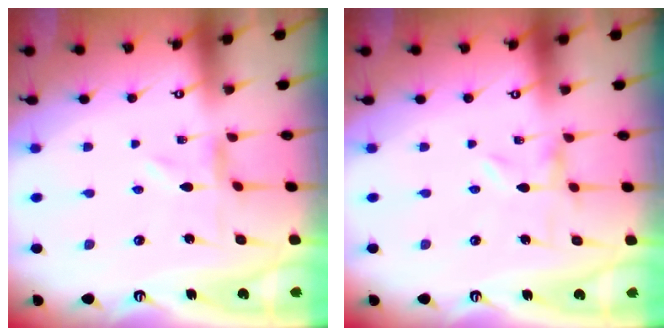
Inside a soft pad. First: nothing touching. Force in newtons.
{"total": 0.0}